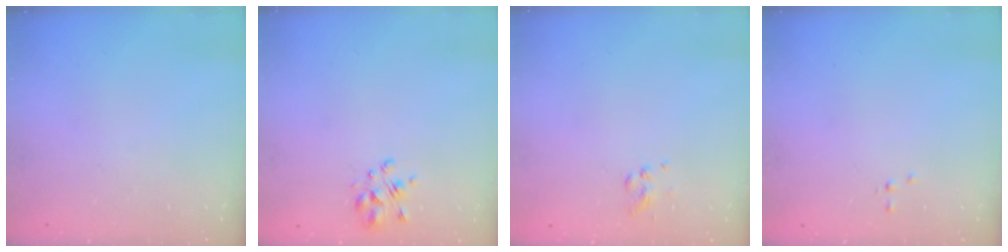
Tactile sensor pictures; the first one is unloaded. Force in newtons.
{"total": 2.5, "press": 2.4, "slide": 0.8}
{"total": 3.0, "press": 2.9, "slide": 0.8}
{"total": 0.0}